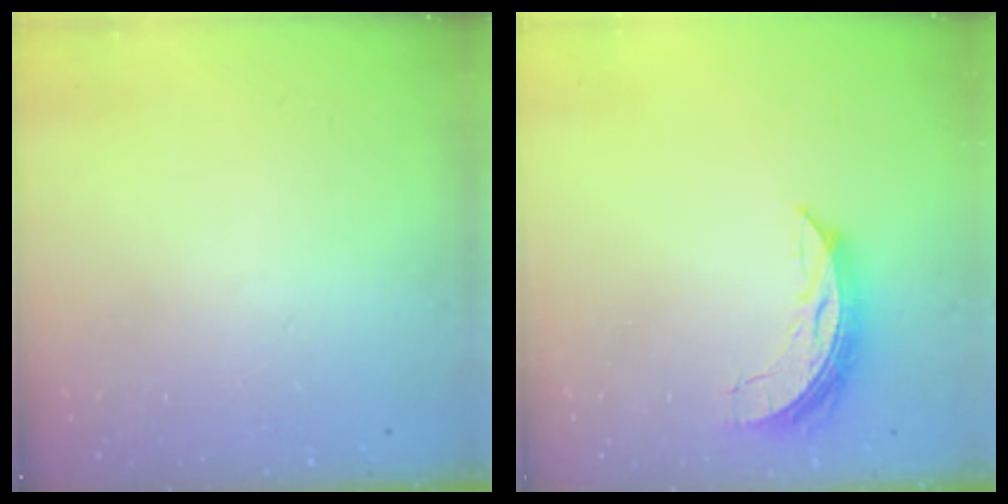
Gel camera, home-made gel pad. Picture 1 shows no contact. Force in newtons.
{"total": 7.6, "press": 7.5, "slide": 1.1}